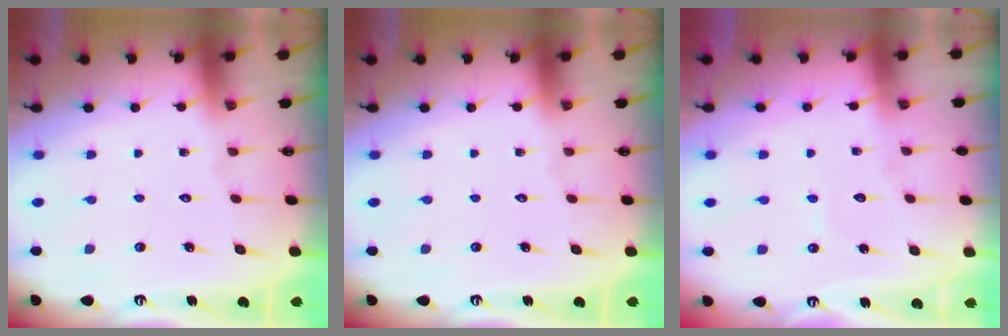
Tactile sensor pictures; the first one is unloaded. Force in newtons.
{"total": 0.0}
{"total": 3.3, "press": 3.3, "slide": 0.1}